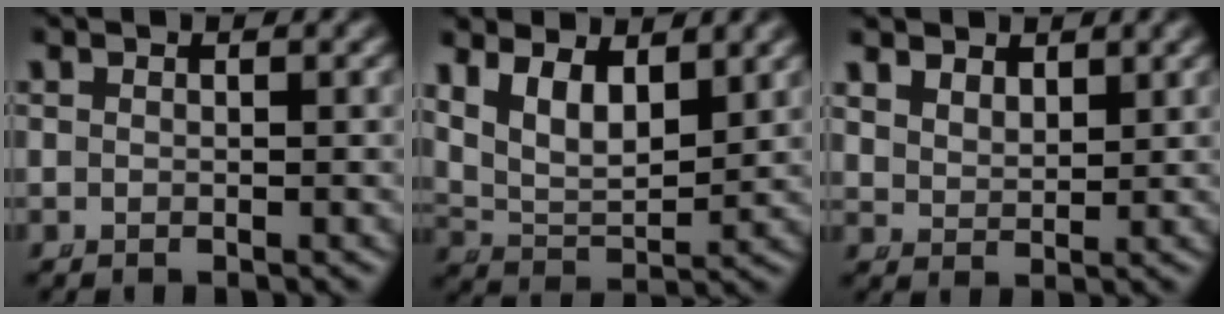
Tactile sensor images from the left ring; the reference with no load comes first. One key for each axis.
{"total": 7.2, "fx": 2.6, "fy": 5.1, "fz": 4.5, "tx": -0.090, "ty": -0.012, "tz": 0.044}
{"total": 2.8, "fx": 2.2, "fy": 1.3, "fz": 1.0, "tx": -0.029, "ty": -0.012, "tz": 0.053}